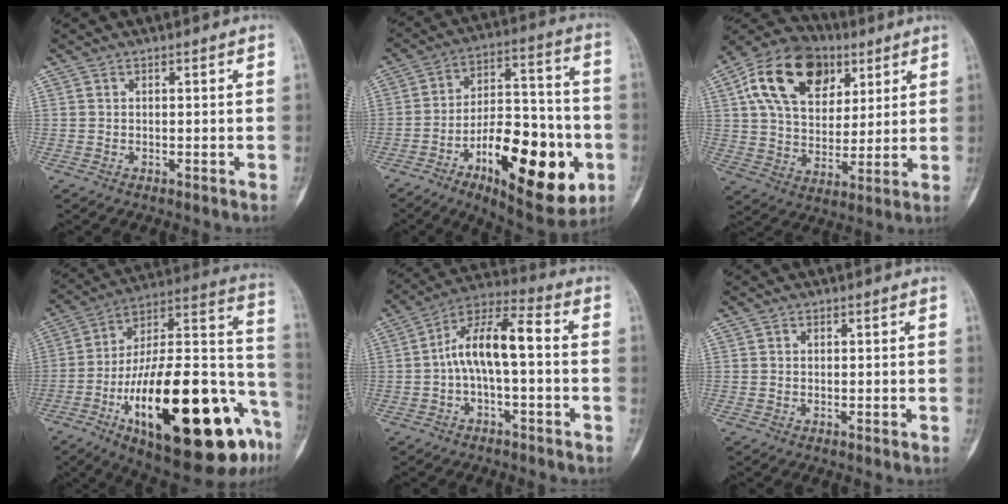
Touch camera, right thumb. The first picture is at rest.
{"total": 25.2, "force": [-8.9, 10.9, 20.9], "torque": [-0.287, 0.033, -0.126]}
{"total": 20.7, "force": [8.5, 13.6, 13.1], "torque": [-0.204, -0.005, 0.142]}
{"total": 35.7, "force": [-14.1, 12.5, 30.3], "torque": [-0.413, 0.055, -0.211]}
{"total": 11.3, "force": [-0.5, 4.2, 10.4], "torque": [-0.192, 0.052, -0.018]}
{"total": 0.5, "force": [0.3, 0.4, 0.2], "torque": [0.003, -0.001, 0.004]}